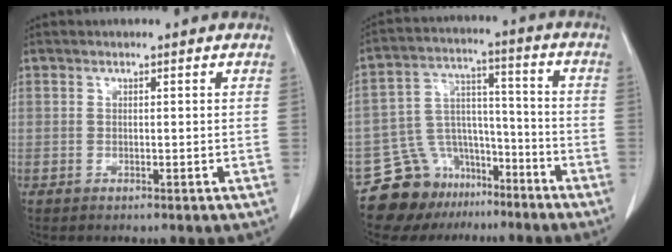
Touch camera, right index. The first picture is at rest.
{"total": 12.2, "force": [-9.6, 7.4, 2.0], "torque": [-0.032, 0.067, -0.157]}